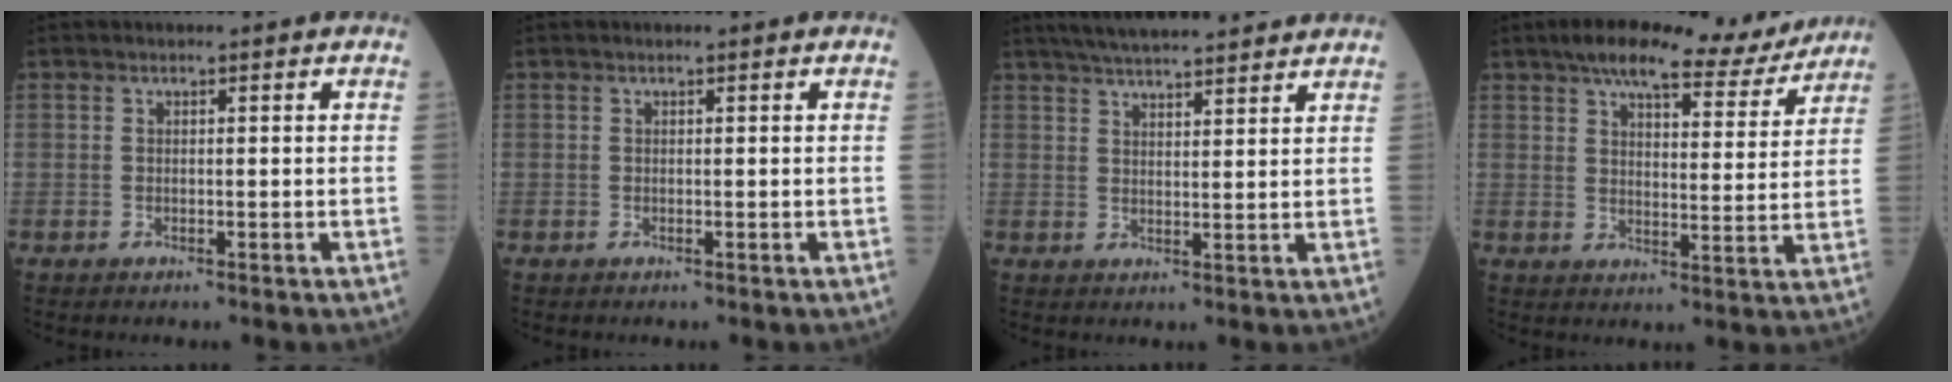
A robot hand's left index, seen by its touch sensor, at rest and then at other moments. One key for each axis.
{"total": 0.0}
{"total": 13.6, "fx": 12.1, "fy": 1.5, "fz": 6.2, "tx": -0.102, "ty": 0.029, "tz": 0.174}
{"total": 14.5, "fx": 12.4, "fy": 3.2, "fz": 6.8, "tx": -0.093, "ty": 0.011, "tz": 0.165}